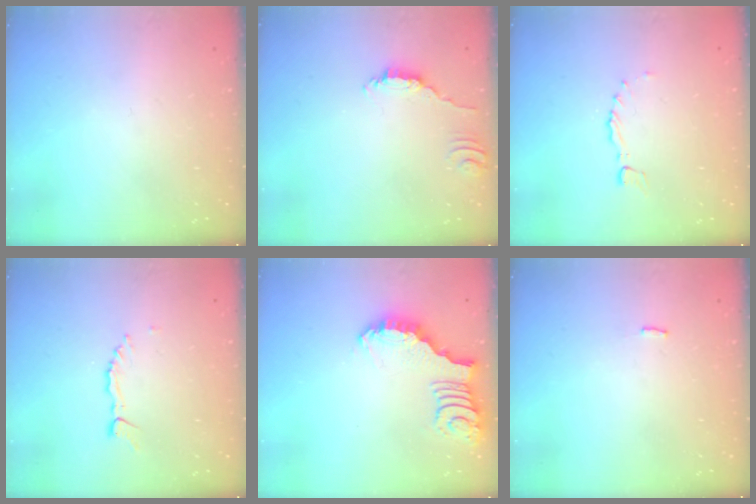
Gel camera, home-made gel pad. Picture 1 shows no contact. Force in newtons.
{"total": 2.6, "press": 2.6, "slide": 0.4}
{"total": 0.0}
{"total": 1.3, "press": 1.3, "slide": 0.1}
{"total": 2.9, "press": 2.9, "slide": 0.1}
{"total": 2.5, "press": 2.5, "slide": 0.1}